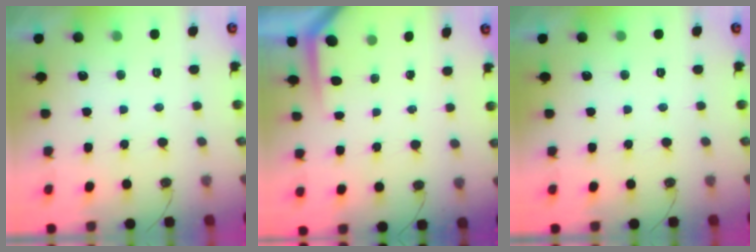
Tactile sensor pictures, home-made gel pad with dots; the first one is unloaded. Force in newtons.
{"total": 2.7, "press": 2.7, "slide": 0.4}
{"total": 0.0}